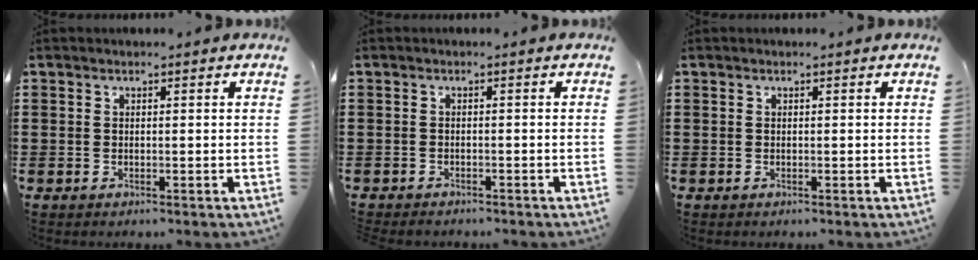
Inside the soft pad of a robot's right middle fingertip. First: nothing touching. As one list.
[{"total": 0.8, "force": [-0.8, 0.1, 0.1], "torque": [-0.005, -0.003, -0.017]}, {"total": 0.0}]